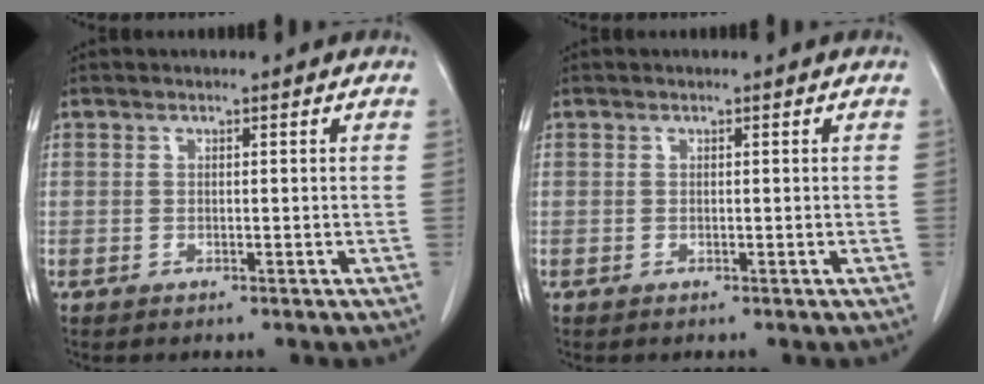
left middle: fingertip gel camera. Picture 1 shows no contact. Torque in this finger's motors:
{"motor_torque": [0.17, -0.29, -0.04, -0.01]}